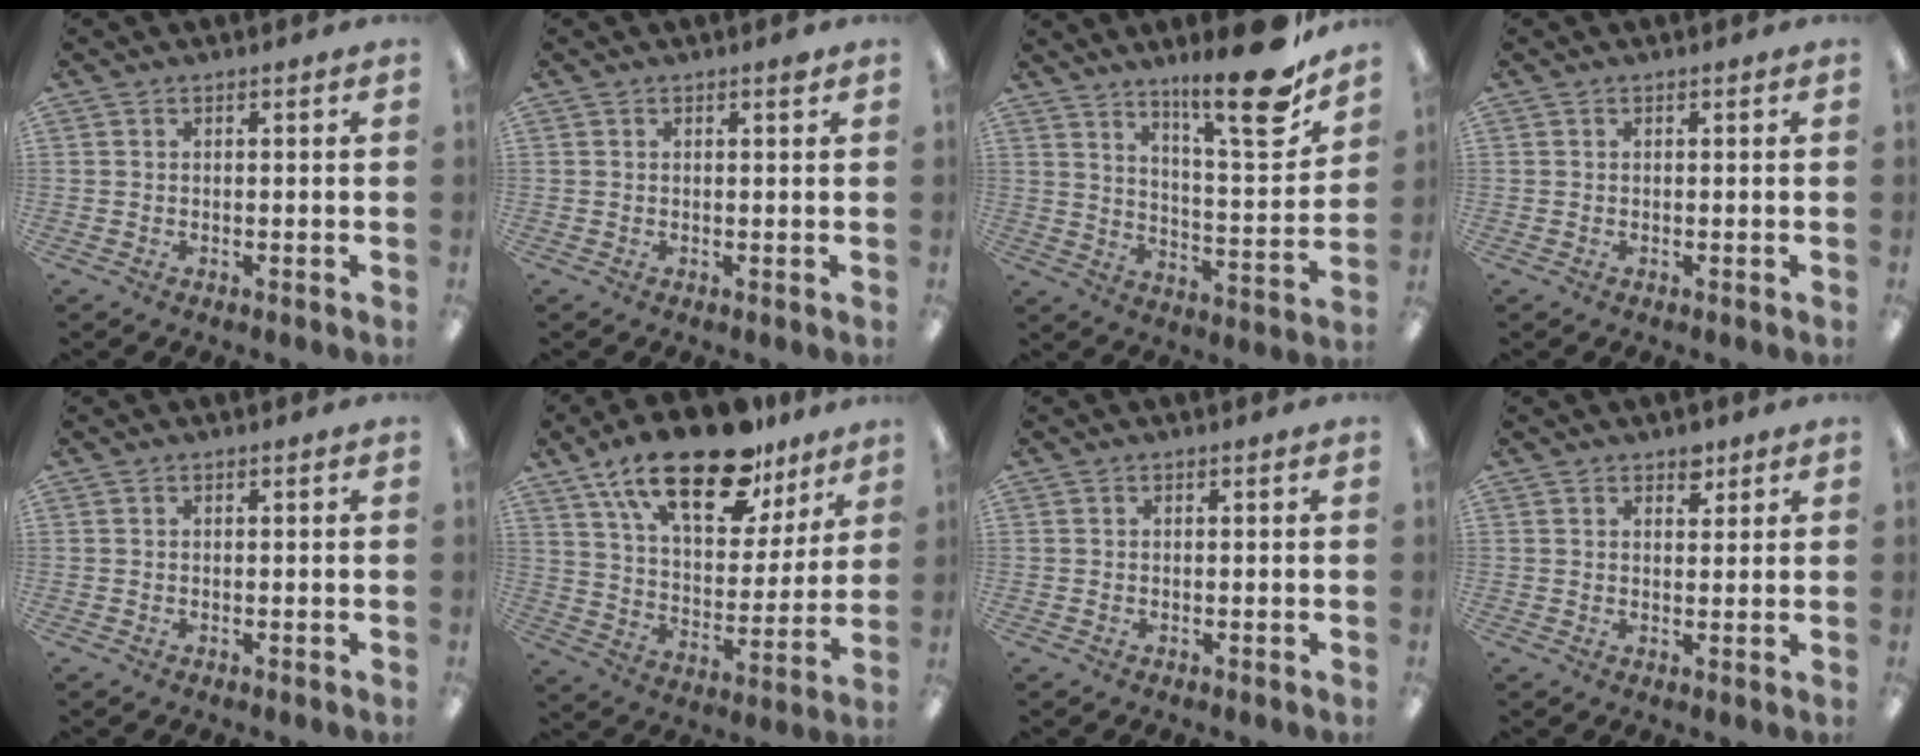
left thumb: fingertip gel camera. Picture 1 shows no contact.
{"total": 0.9, "force": [0.7, 0.1, 0.5], "torque": [-0.003, -0.003, 0.011]}
{"total": 17.9, "force": [13.3, 3.7, 11.4], "torque": [-0.167, -0.098, 0.209]}
{"total": 0.0}
{"total": 0.0}
{"total": 22.6, "force": [15.2, 9.5, 13.7], "torque": [-0.228, -0.081, 0.261]}
{"total": 0.0}
{"total": 3.4, "force": [2.6, 1.9, 1.3], "torque": [0.003, -0.013, 0.041]}